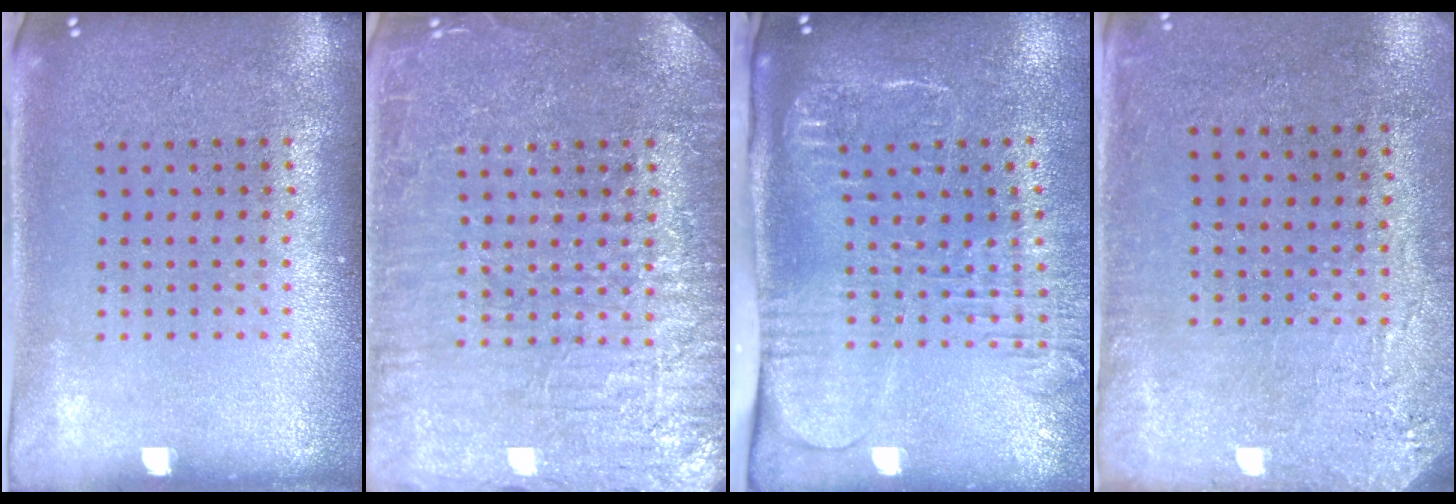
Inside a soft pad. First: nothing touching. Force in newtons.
{"total": 7.1, "press": 7.1, "slide": 1.0}
{"total": 2.7, "press": 2.1, "slide": 1.7}
{"total": 2.8, "press": 2.4, "slide": 1.6}